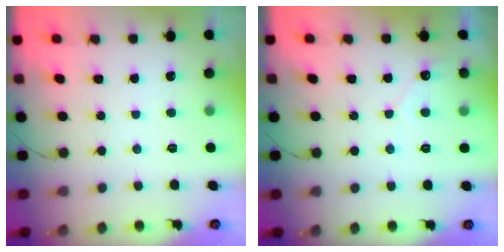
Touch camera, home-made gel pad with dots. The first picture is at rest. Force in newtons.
{"total": 2.7, "press": 2.7, "slide": 0.1}